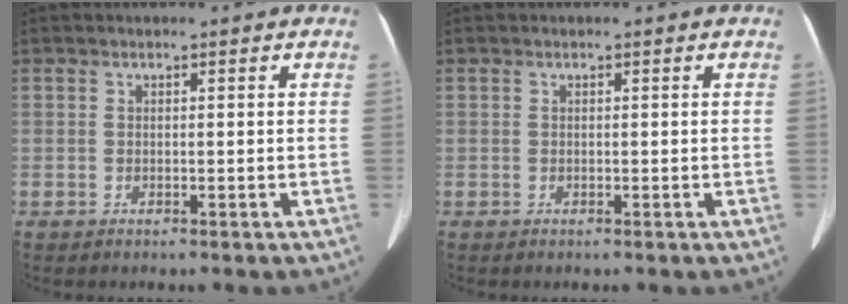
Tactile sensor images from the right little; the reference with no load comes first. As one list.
[{"total": 0.0}]